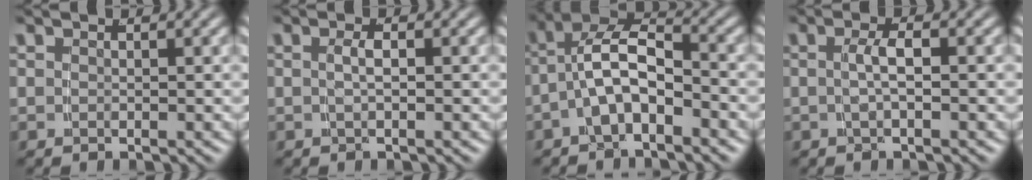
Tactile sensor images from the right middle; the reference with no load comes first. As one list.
[{"total": 1.3, "force": [-0.4, -0.3, 1.2], "torque": [-0.023, -0.002, -0.004]}, {"total": 5.7, "force": [-1.5, 3.5, 4.3], "torque": [-0.088, -0.018, -0.024]}, {"total": 2.0, "force": [-0.5, -0.2, 1.9], "torque": [-0.032, 0.000, -0.005]}]